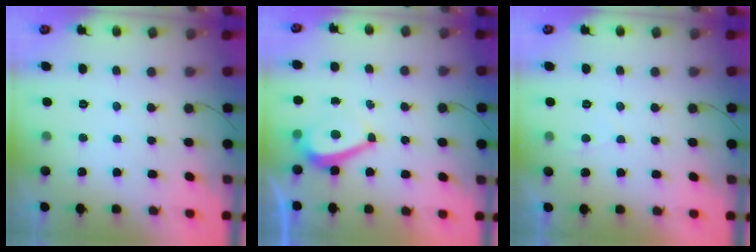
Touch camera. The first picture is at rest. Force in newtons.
{"total": 6.3, "press": 5.7, "slide": 2.9}
{"total": 2.0, "press": 1.9, "slide": 0.3}